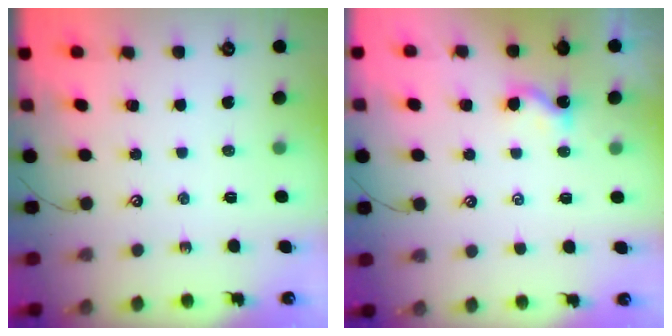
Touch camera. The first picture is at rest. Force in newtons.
{"total": 1.0, "press": 1.0, "slide": 0.2}